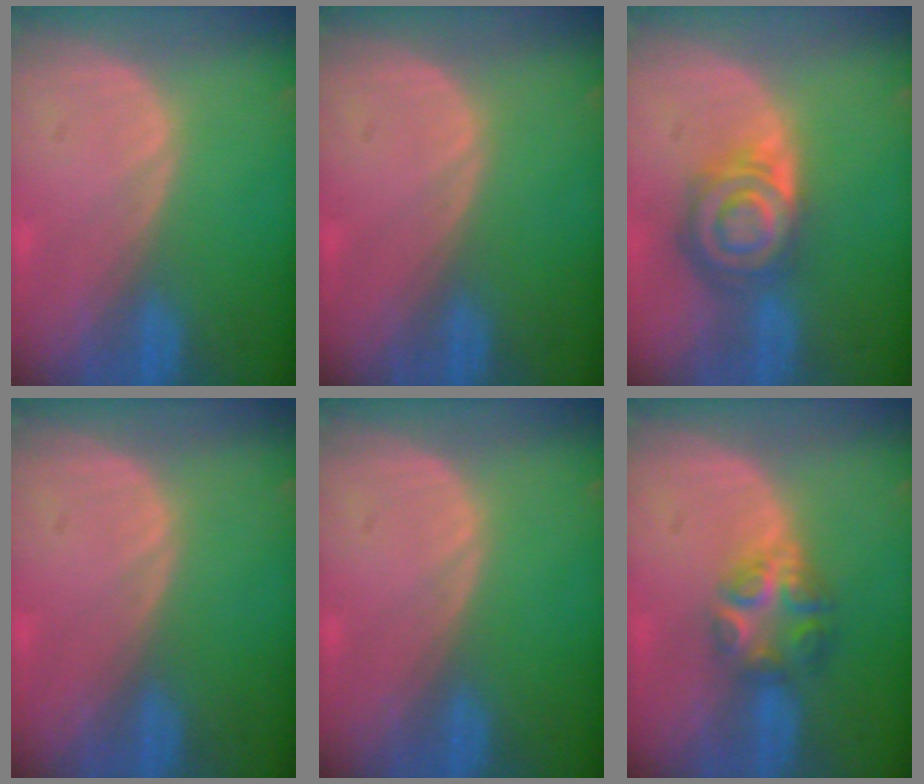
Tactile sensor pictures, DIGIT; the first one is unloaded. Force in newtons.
{"total": 0.0}
{"total": 8.0, "press": 7.1, "slide": 3.6}
{"total": 0.0}
{"total": 0.0}
{"total": 6.1, "press": 5.4, "slide": 2.8}